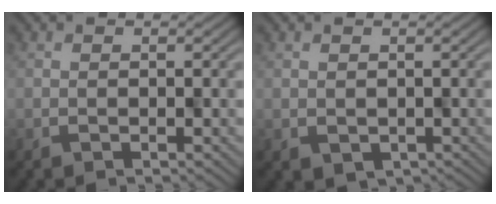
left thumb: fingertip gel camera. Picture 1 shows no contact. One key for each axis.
{"total": 1.6, "fx": -0.3, "fy": 1.4, "fz": 0.7, "tx": -0.009, "ty": -0.005, "tz": 0.004}